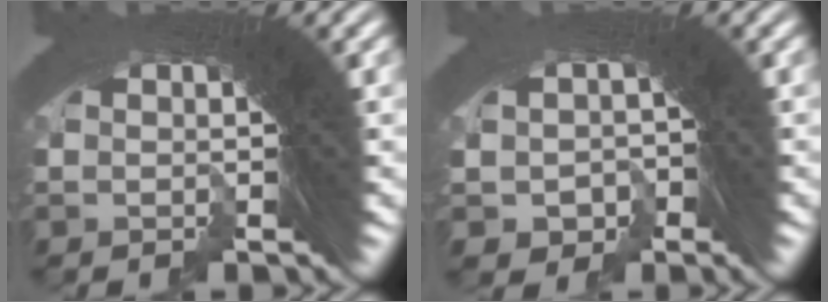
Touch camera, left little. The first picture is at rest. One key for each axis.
{"total": 4.2, "fx": -2.7, "fy": 3.2, "fz": -0.5, "tx": -0.009, "ty": -0.025, "tz": -0.037}